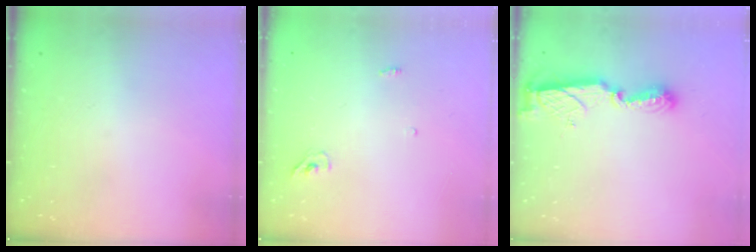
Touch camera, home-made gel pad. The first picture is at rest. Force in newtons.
{"total": 3.7, "press": 3.5, "slide": 1.1}
{"total": 8.4, "press": 8.4, "slide": 0.8}